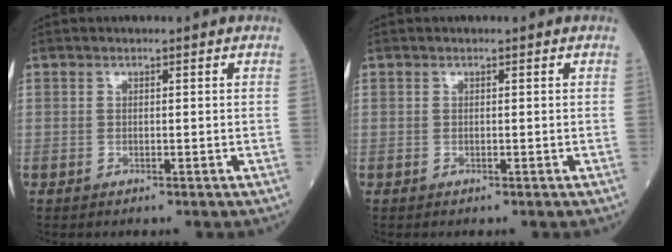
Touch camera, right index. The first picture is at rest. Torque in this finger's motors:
{"motor_torque": [0.06, 0.00, -0.01, 0.00]}